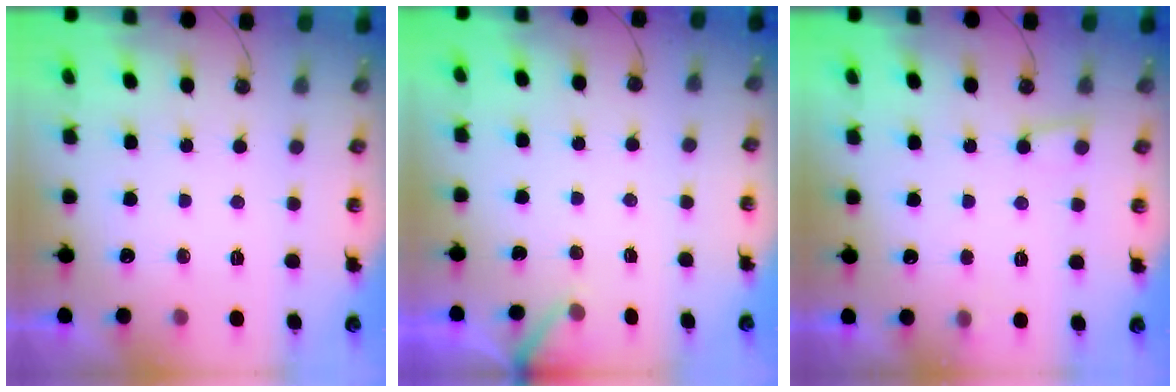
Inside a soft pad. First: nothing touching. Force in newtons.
{"total": 3.0, "press": 3.0, "slide": 0.2}
{"total": 6.5, "press": 6.5, "slide": 0.5}